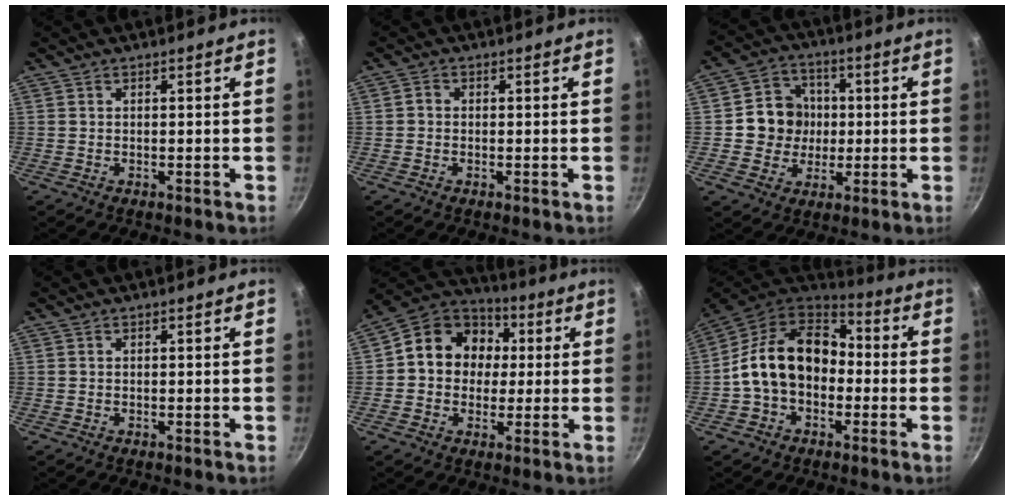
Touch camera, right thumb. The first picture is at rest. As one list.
[{"total": 1.3, "force": [-0.3, 1.1, 0.6], "torque": [-0.007, 0.006, -0.007]}, {"total": 9.8, "force": [0.3, 9.1, 3.6], "torque": [-0.019, 0.013, -0.003]}, {"total": 0.0}, {"total": 14.5, "force": [1.8, 12.2, 7.6], "torque": [-0.082, 0.026, 0.010]}, {"total": 16.7, "force": [-1.0, 12.4, 11.3], "torque": [-0.165, 0.049, -0.033]}]